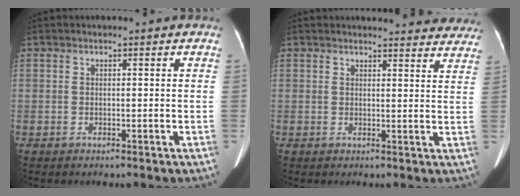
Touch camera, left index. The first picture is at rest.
{"total": 17.6, "force": [16.8, 3.4, 3.8], "torque": [-0.024, -0.038, 0.174]}